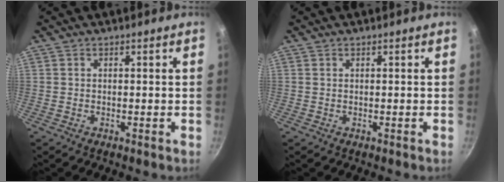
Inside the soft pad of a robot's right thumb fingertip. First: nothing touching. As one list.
[{"total": 0.0}]